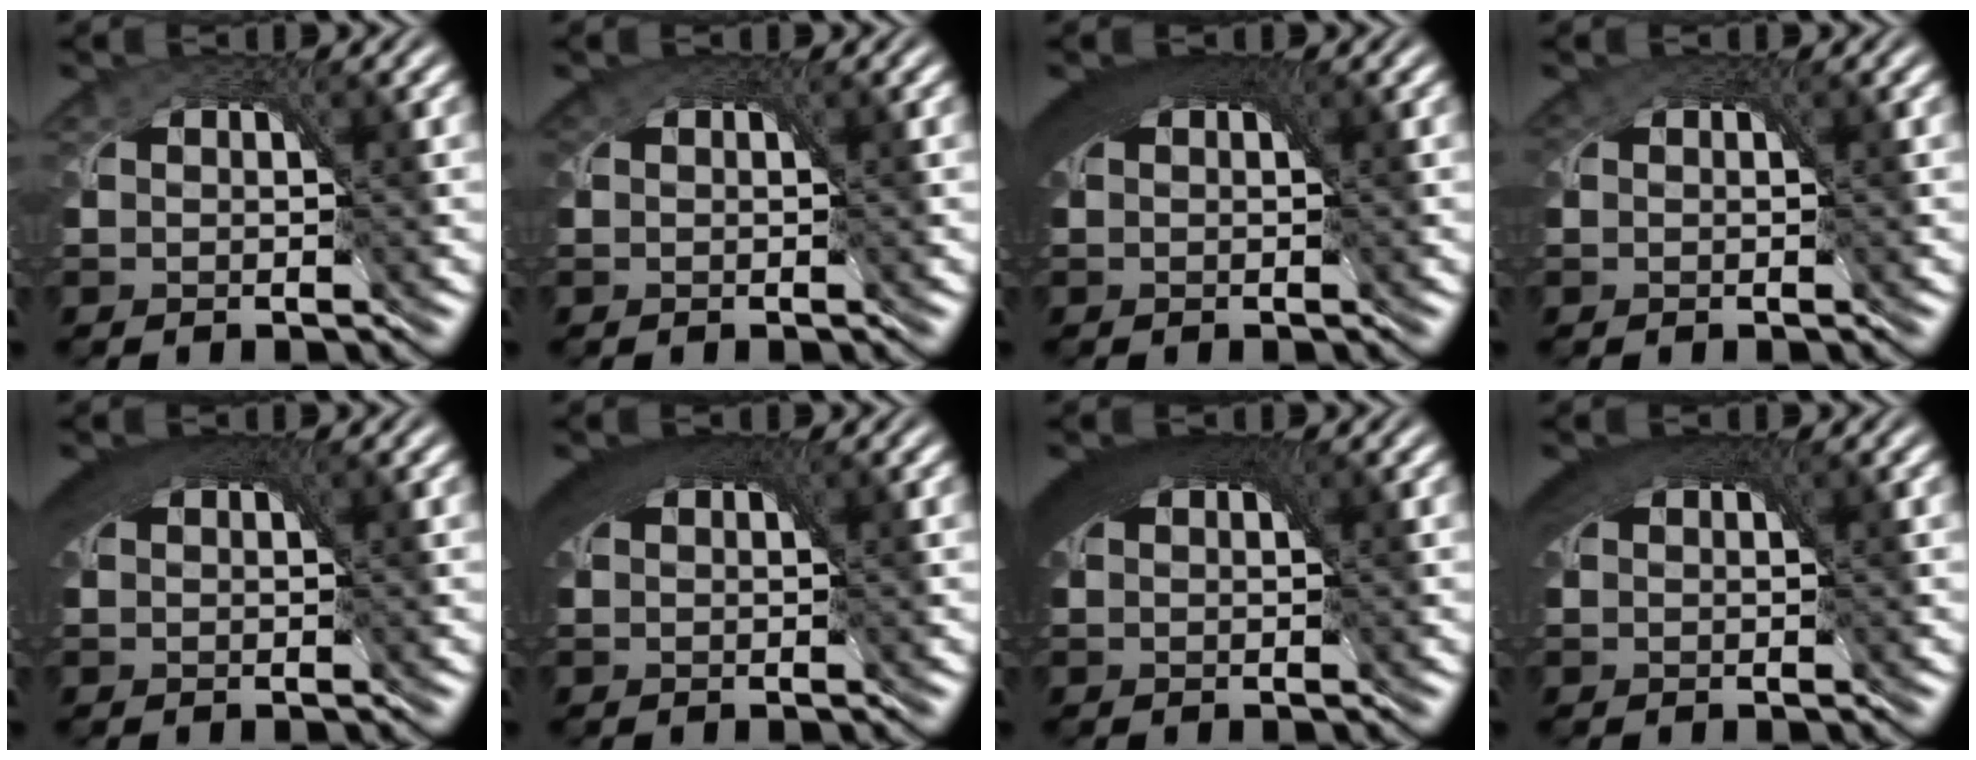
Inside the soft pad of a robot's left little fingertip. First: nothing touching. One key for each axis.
{"total": 1.5, "fx": 0.8, "fy": 1.0, "fz": 0.8, "tx": -0.015, "ty": 0.003, "tz": 0.009}
{"total": 6.7, "fx": 2.9, "fy": 3.2, "fz": 5.1, "tx": -0.084, "ty": 0.015, "tz": 0.033}
{"total": 1.1, "fx": 0.4, "fy": 0.8, "fz": 0.6, "tx": -0.017, "ty": 0.001, "tz": 0.004}
{"total": 6.0, "fx": 2.8, "fy": 2.9, "fz": 4.4, "tx": -0.078, "ty": 0.014, "tz": 0.033}
{"total": 6.7, "fx": 3.0, "fy": 3.3, "fz": 5.0, "tx": -0.085, "ty": 0.016, "tz": 0.034}
{"total": 7.6, "fx": 2.9, "fy": 3.8, "fz": 5.9, "tx": -0.096, "ty": 0.017, "tz": 0.032}
{"total": 6.0, "fx": 3.0, "fy": 2.9, "fz": 4.3, "tx": -0.077, "ty": 0.016, "tz": 0.035}